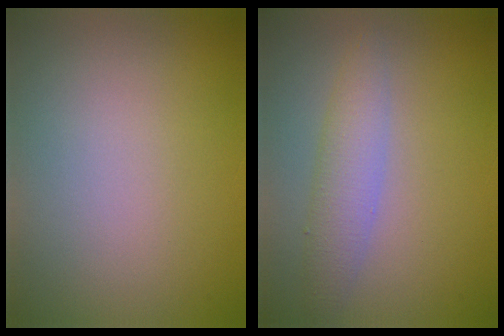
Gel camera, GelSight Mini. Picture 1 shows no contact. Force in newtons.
{"total": 2.9, "press": 2.9, "slide": 0.1}